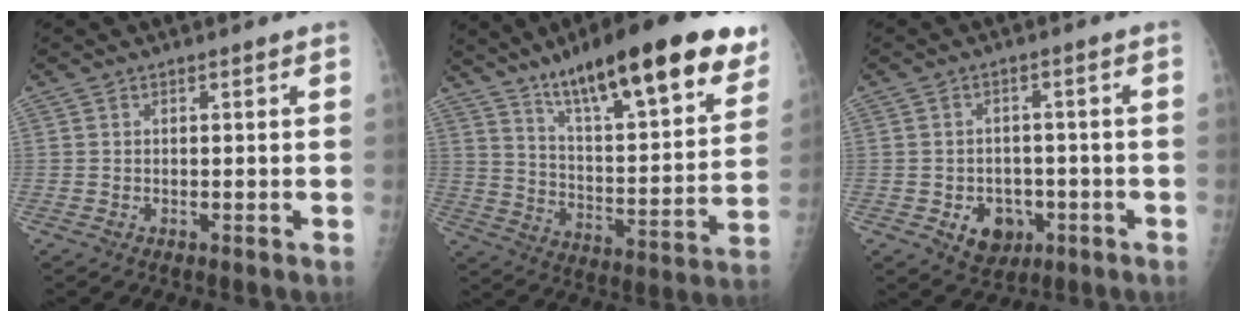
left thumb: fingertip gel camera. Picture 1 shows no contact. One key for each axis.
{"total": 27.3, "fx": 17.6, "fy": 6.7, "fz": 19.7, "tx": -0.265, "ty": -0.051, "tz": 0.278}
{"total": 6.8, "fx": -2.4, "fy": 5.4, "fz": 3.4, "tx": -0.022, "ty": 0.014, "tz": -0.027}